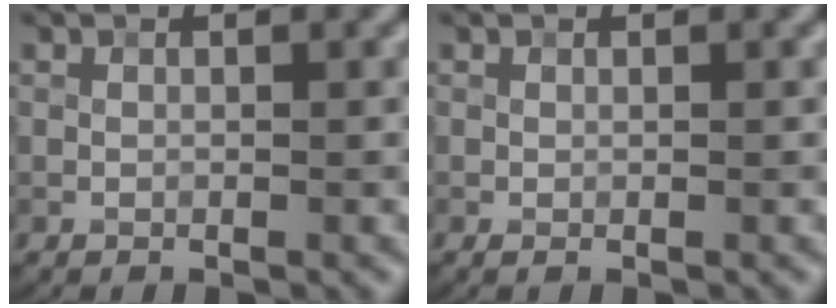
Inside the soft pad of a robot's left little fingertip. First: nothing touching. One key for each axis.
{"total": 0.0}